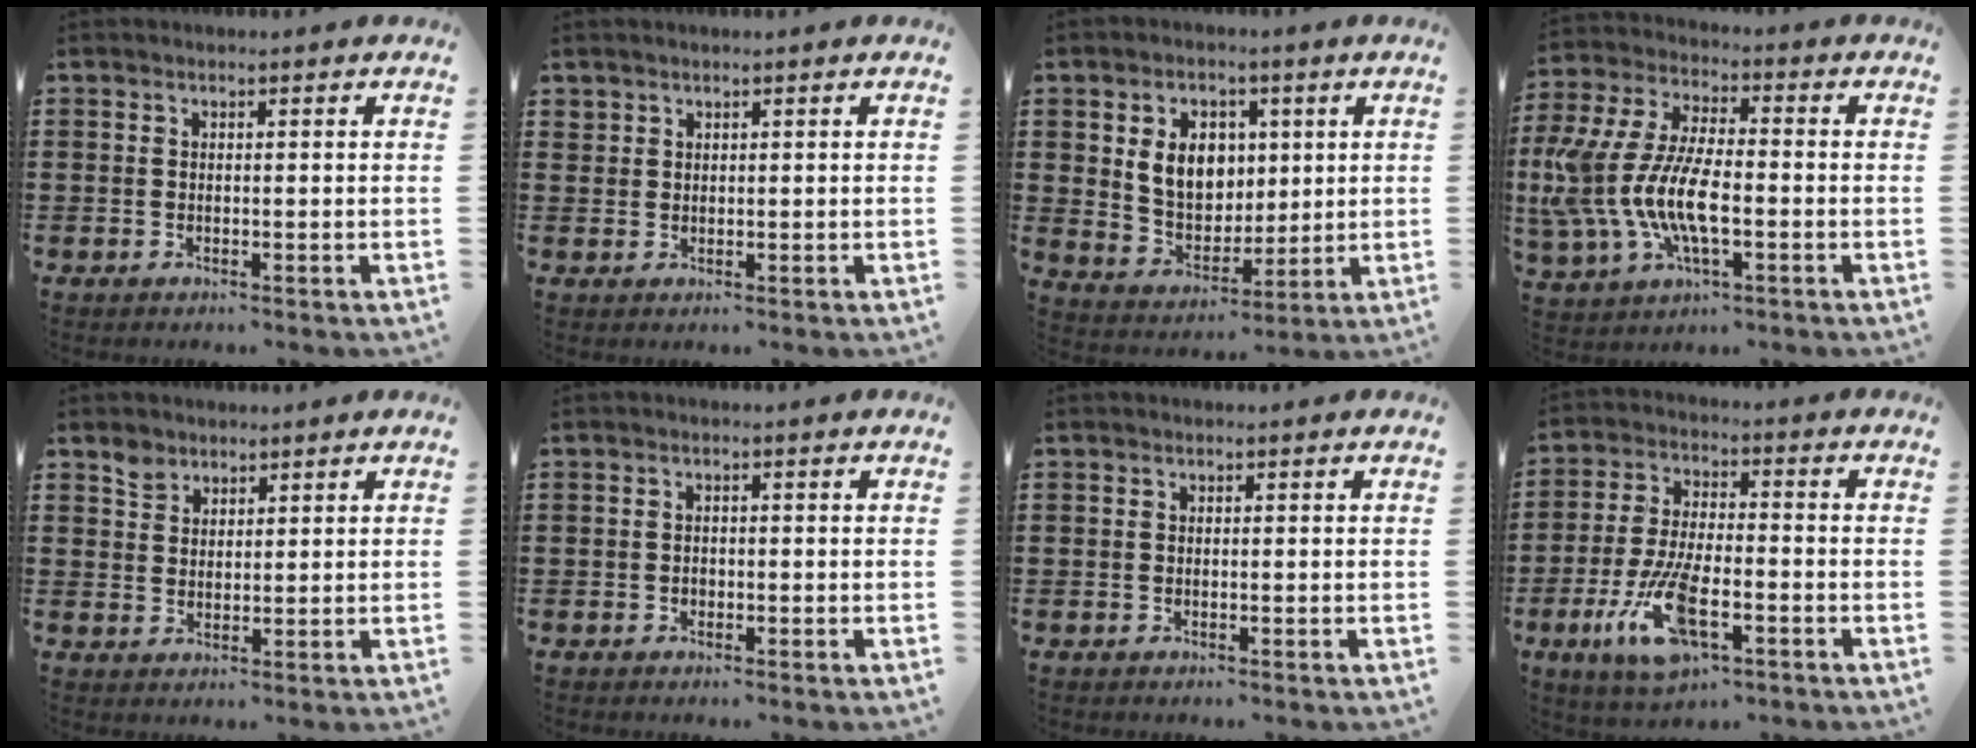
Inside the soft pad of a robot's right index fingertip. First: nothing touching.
{"total": 1.4, "force": [1.2, 0.7, 0.0], "torque": [-0.002, 0.000, 0.025]}
{"total": 8.1, "force": [1.7, 6.3, 4.8], "torque": [-0.099, 0.014, 0.029]}
{"total": 12.7, "force": [-2.6, 5.9, 10.9], "torque": [-0.276, -0.019, -0.056]}
{"total": 2.9, "force": [2.2, 1.8, 0.3], "torque": [-0.014, 0.003, 0.045]}
{"total": 0.8, "force": [-0.3, 0.6, 0.5], "torque": [-0.011, -0.002, -0.005]}
{"total": 0.0}
{"total": 11.5, "force": [-4.8, 4.2, 9.6], "torque": [-0.208, -0.009, -0.085]}